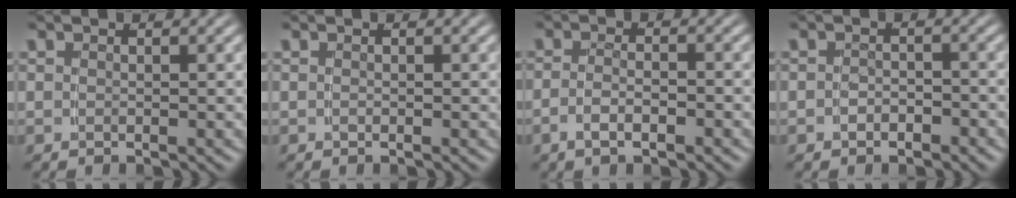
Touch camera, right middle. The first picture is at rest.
{"total": 0.0}
{"total": 2.3, "force": [-1.7, 0.5, 1.5], "torque": [-0.027, -0.002, -0.028]}
{"total": 1.5, "force": [-1.3, 0.8, 0.2], "torque": [-0.001, -0.001, -0.023]}